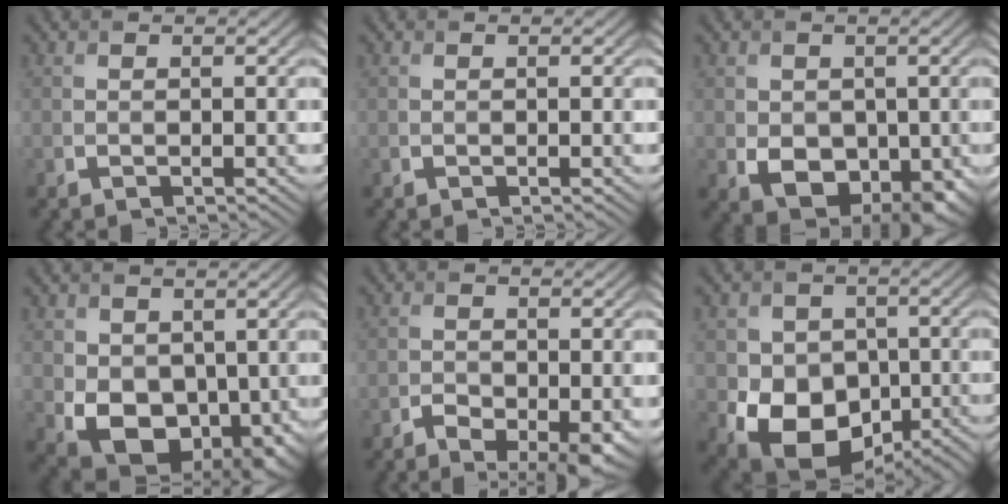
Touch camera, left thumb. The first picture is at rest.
{"total": 0.0}
{"total": 6.2, "force": [-0.7, 4.8, 3.9], "torque": [-0.076, -0.022, -0.006]}
{"total": 10.4, "force": [0.0, 7.7, 7.0], "torque": [-0.142, -0.036, 0.009]}
{"total": 5.6, "force": [-3.0, 2.8, 3.8], "torque": [-0.066, -0.013, -0.046]}
{"total": 11.8, "force": [-3.1, 9.3, 6.6], "torque": [-0.110, -0.031, -0.070]}